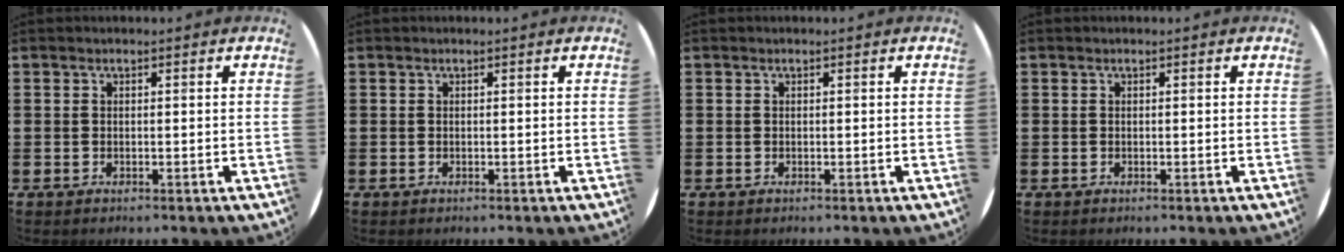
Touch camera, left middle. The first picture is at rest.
{"total": 0.0}
{"total": 0.0}
{"total": 0.0}